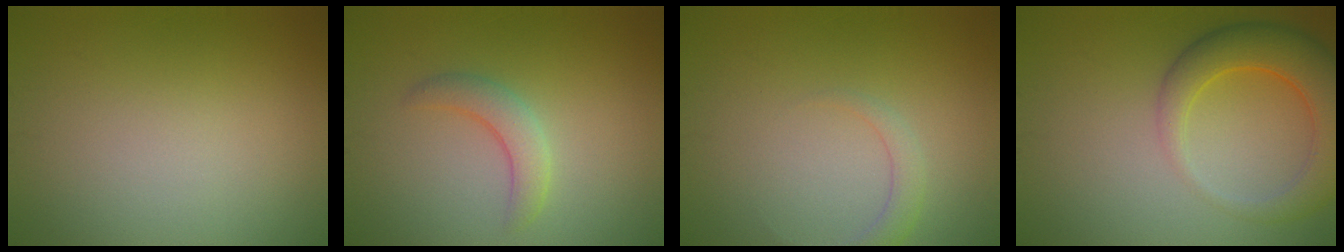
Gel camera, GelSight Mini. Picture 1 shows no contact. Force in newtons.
{"total": 2.5, "press": 2.5, "slide": 0.2}
{"total": 1.6, "press": 1.6, "slide": 0.1}
{"total": 6.1, "press": 6.0, "slide": 0.3}